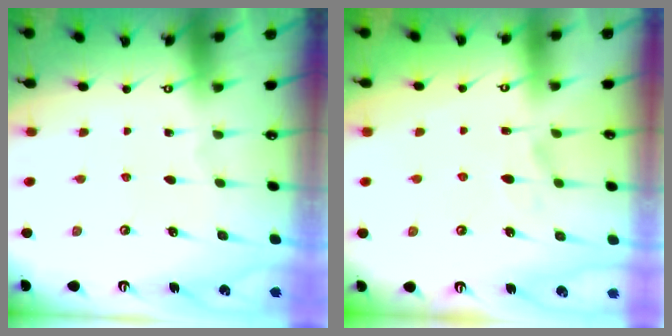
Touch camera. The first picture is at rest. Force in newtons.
{"total": 1.4, "press": 0.8, "slide": 1.1}